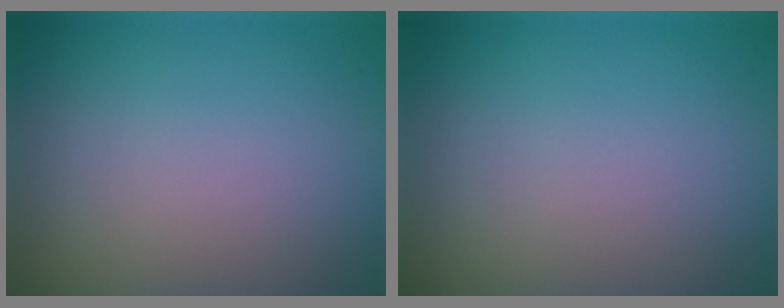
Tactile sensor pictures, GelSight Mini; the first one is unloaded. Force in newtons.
{"total": 0.0}